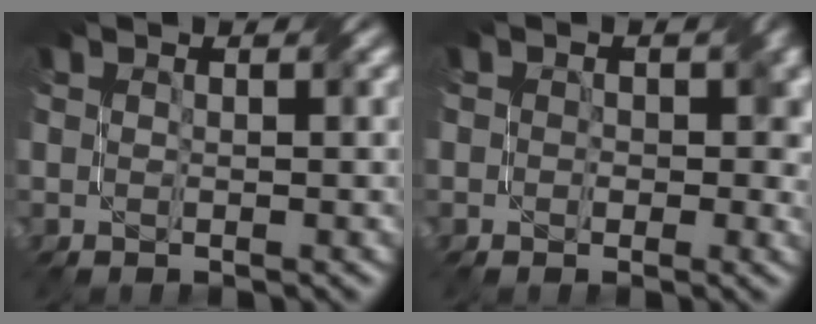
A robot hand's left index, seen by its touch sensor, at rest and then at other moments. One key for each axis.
{"total": 3.6, "fx": 0.7, "fy": 2.9, "fz": 2.1, "tx": -0.010, "ty": 0.002, "tz": 0.002}